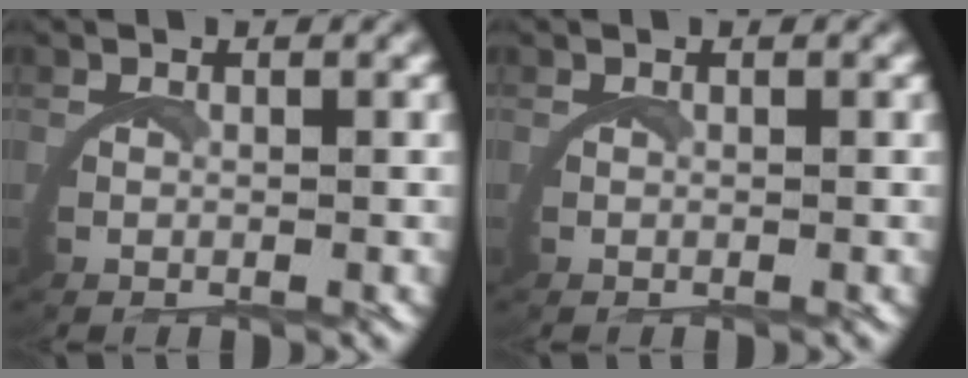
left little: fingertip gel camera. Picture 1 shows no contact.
{"total": 0.0}